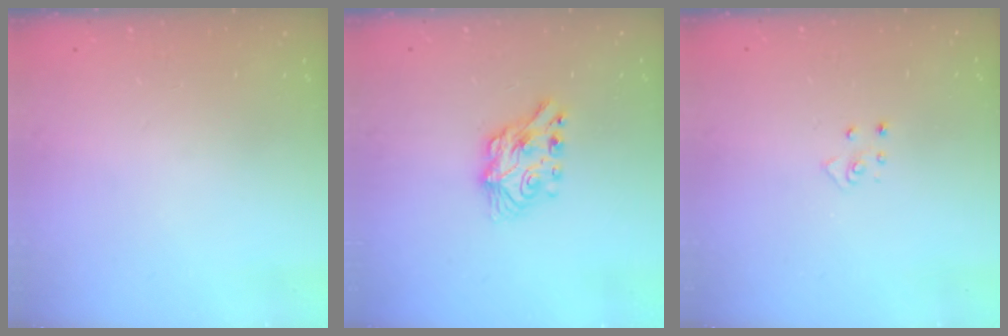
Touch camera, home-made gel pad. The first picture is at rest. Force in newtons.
{"total": 8.2, "press": 8.2, "slide": 0.7}
{"total": 4.1, "press": 4.1, "slide": 0.4}